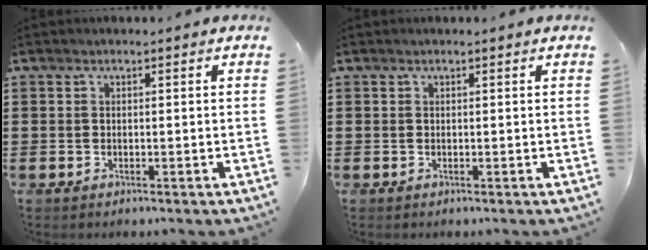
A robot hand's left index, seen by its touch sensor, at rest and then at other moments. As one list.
[{"total": 0.0}]